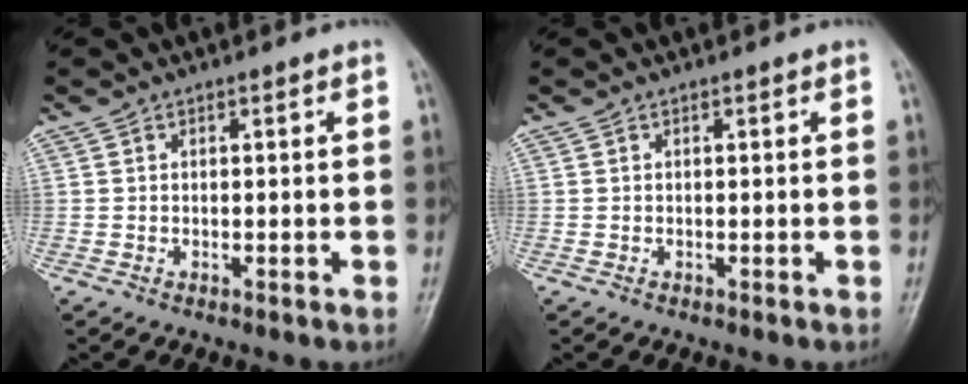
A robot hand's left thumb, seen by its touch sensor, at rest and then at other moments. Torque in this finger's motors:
{"motor_torque": [0.00, 0.00, 0.01, -0.02, 0.00]}